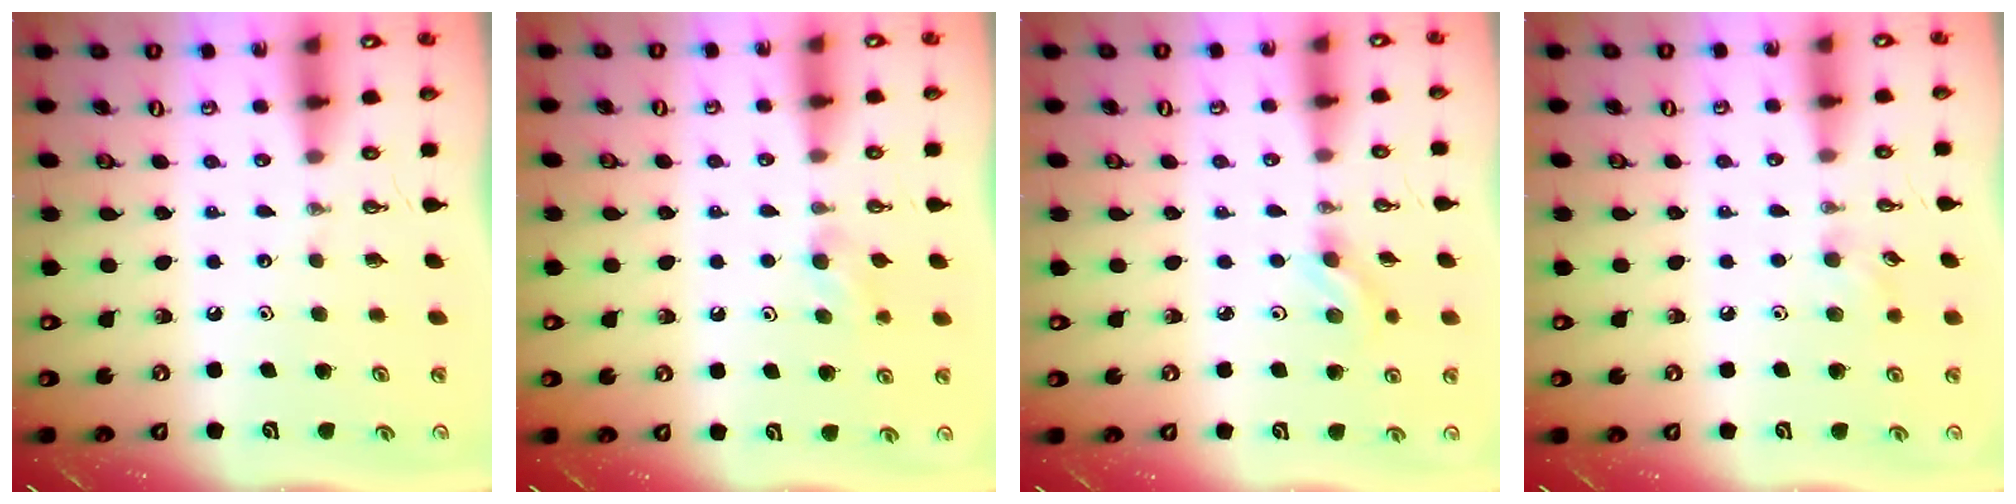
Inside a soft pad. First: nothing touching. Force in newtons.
{"total": 4.4, "press": 4.2, "slide": 1.1}
{"total": 3.9, "press": 3.6, "slide": 1.5}
{"total": 6.4, "press": 6.2, "slide": 1.5}